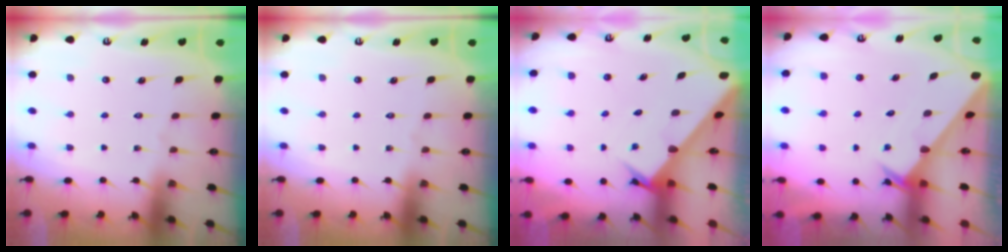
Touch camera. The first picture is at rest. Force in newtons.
{"total": 0.0}
{"total": 3.1, "press": 3.1, "slide": 0.3}
{"total": 2.0, "press": 2.0, "slide": 0.2}